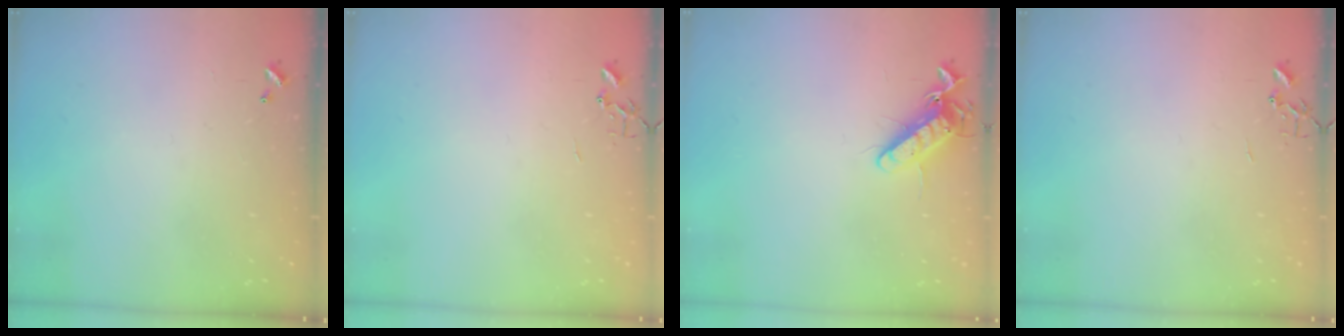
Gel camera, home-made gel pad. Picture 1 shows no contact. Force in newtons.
{"total": 0.0}
{"total": 11.7, "press": 11.6, "slide": 1.7}
{"total": 0.0}